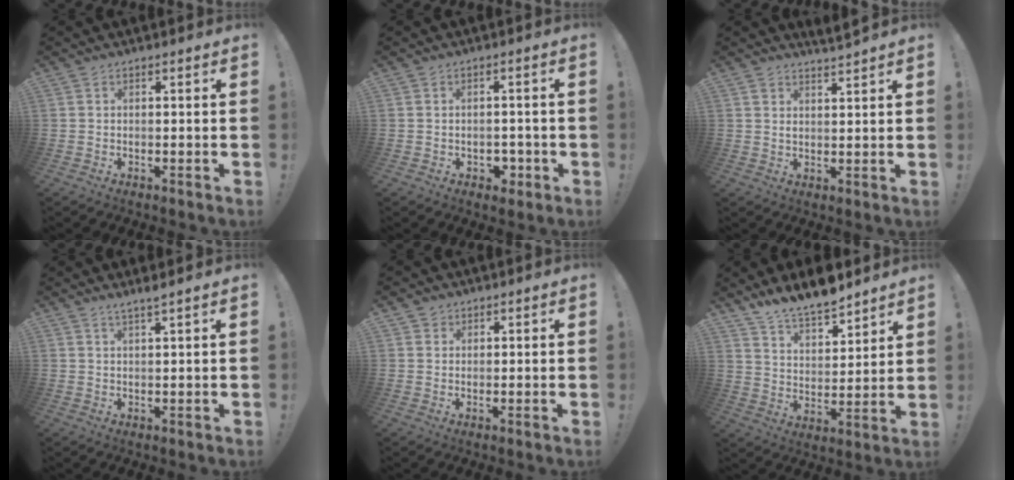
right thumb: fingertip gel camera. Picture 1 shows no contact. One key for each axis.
{"total": 4.2, "fx": -1.1, "fy": 3.6, "fz": 1.8, "tx": -0.020, "ty": 0.010, "tz": -0.016}
{"total": 3.4, "fx": 3.2, "fy": 0.5, "fz": 1.0, "tx": -0.012, "ty": -0.021, "tz": 0.056}
{"total": 2.6, "fx": 2.1, "fy": -0.4, "fz": 1.5, "tx": -0.026, "ty": -0.010, "tz": 0.035}
{"total": 1.9, "fx": 1.2, "fy": 1.4, "fz": 0.0, "tx": -0.004, "ty": -0.002, "tz": 0.023}
{"total": 11.1, "fx": 10.5, "fy": 2.4, "fz": 2.7, "tx": -0.073, "ty": -0.087, "tz": 0.195}